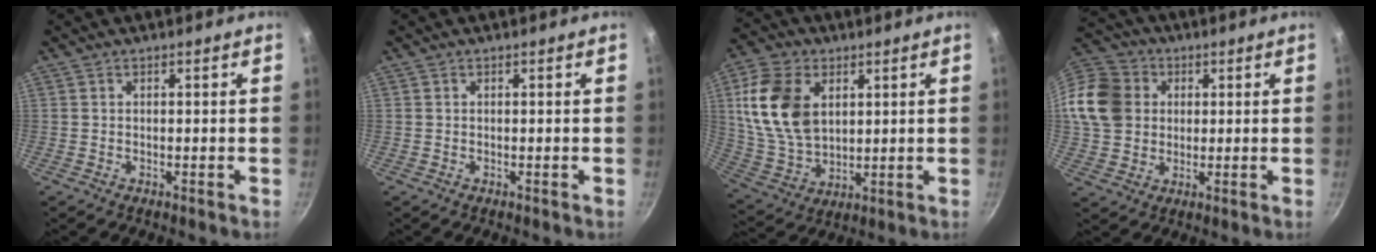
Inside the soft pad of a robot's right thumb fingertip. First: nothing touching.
{"total": 0.0}
{"total": 15.9, "force": [4.3, 10.7, 11.0], "torque": [-0.192, -0.011, 0.094]}
{"total": 15.2, "force": [2.5, 13.0, 7.3], "torque": [-0.135, 0.021, 0.039]}